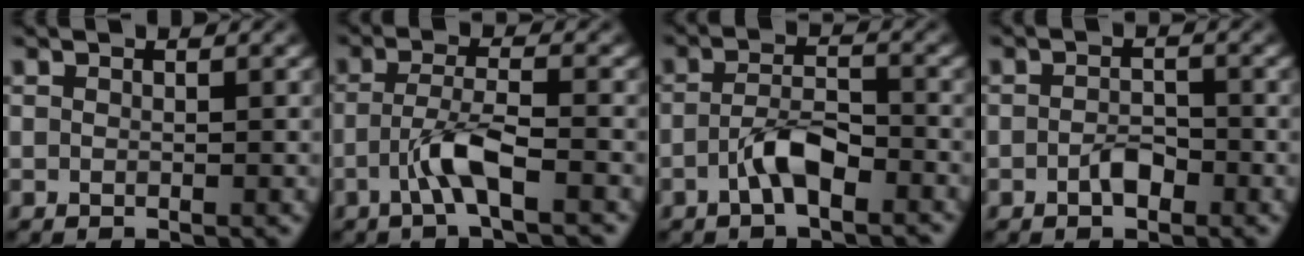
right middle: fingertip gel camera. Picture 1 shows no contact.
{"total": 3.9, "force": [-1.8, 0.7, 3.4], "torque": [-0.070, 0.009, -0.040]}
{"total": 3.5, "force": [-1.8, 1.3, 2.7], "torque": [-0.052, 0.008, -0.037]}
{"total": 1.9, "force": [-0.9, 1.0, 1.3], "torque": [-0.024, 0.002, -0.019]}